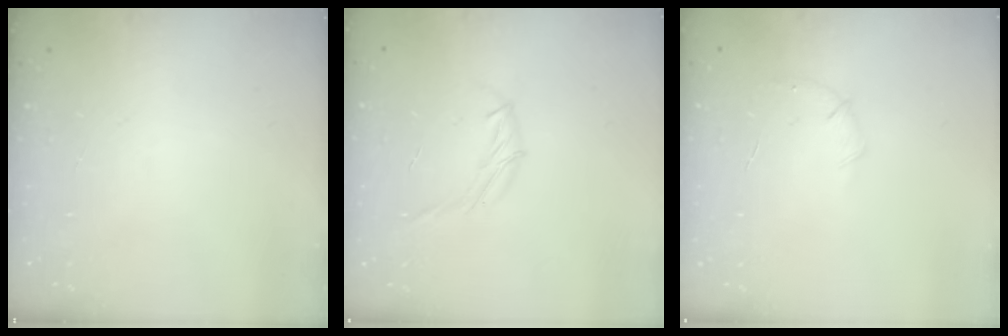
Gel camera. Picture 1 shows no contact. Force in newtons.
{"total": 6.4, "press": 6.3, "slide": 1.4}
{"total": 5.1, "press": 4.9, "slide": 1.4}